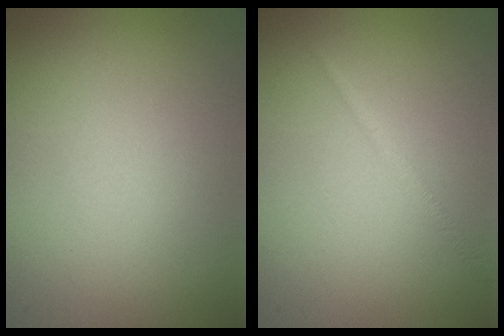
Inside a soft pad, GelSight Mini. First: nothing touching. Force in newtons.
{"total": 1.1, "press": 1.1, "slide": 0.0}